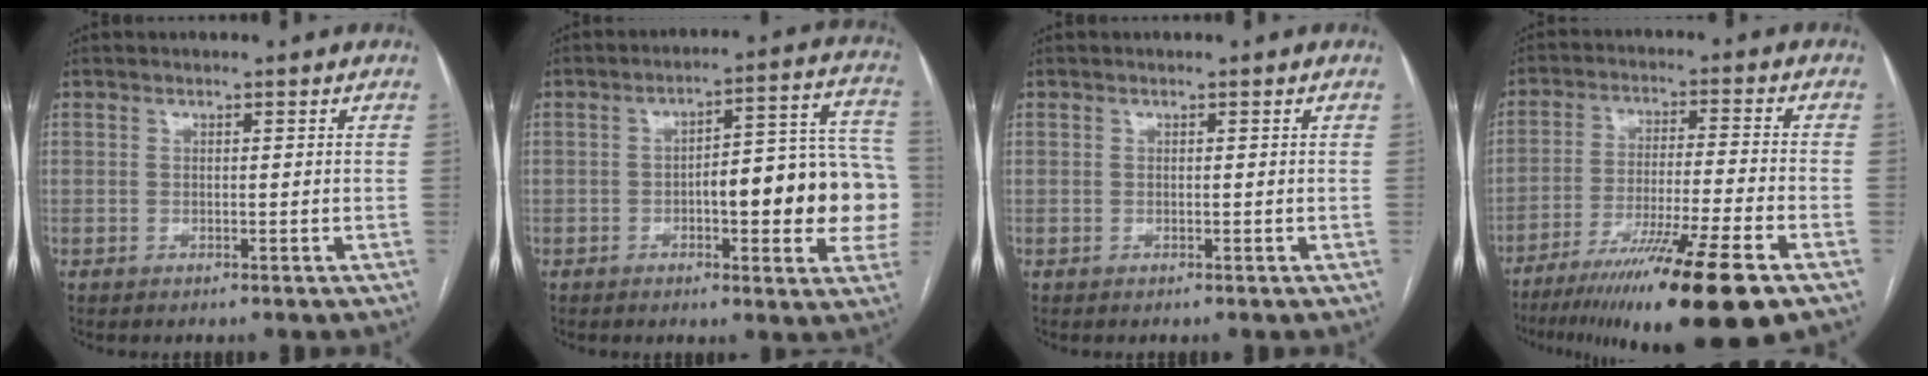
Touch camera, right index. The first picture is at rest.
{"total": 16.9, "force": [-2.3, 4.4, 16.1], "torque": [-0.168, 0.044, -0.023]}
{"total": 0.0}
{"total": 18.7, "force": [-12.6, -0.2, 13.8], "torque": [-0.193, -0.043, -0.208]}